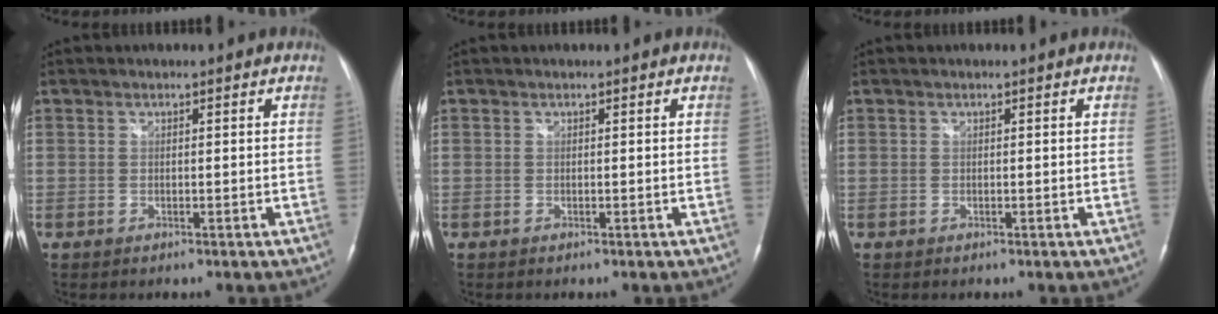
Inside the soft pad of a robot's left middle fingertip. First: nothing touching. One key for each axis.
{"total": 0.0}
{"total": 0.0}